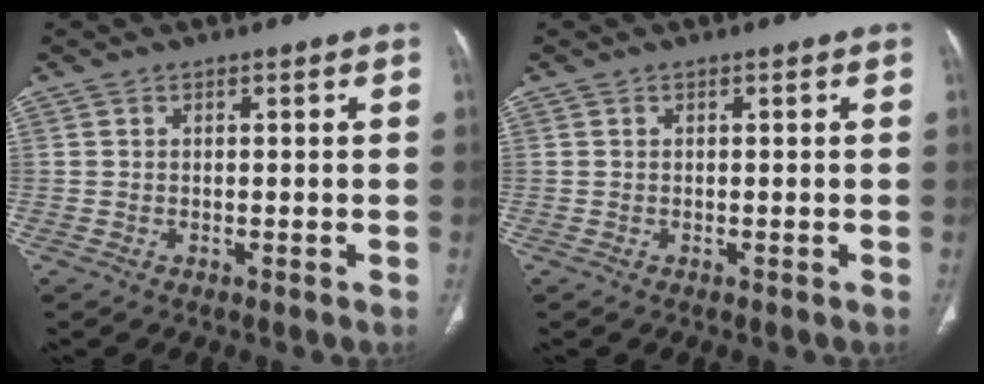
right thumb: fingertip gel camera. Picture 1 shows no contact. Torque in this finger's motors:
{"motor_torque": [-0.30, 0.01, -0.12, 0.17, -0.06]}